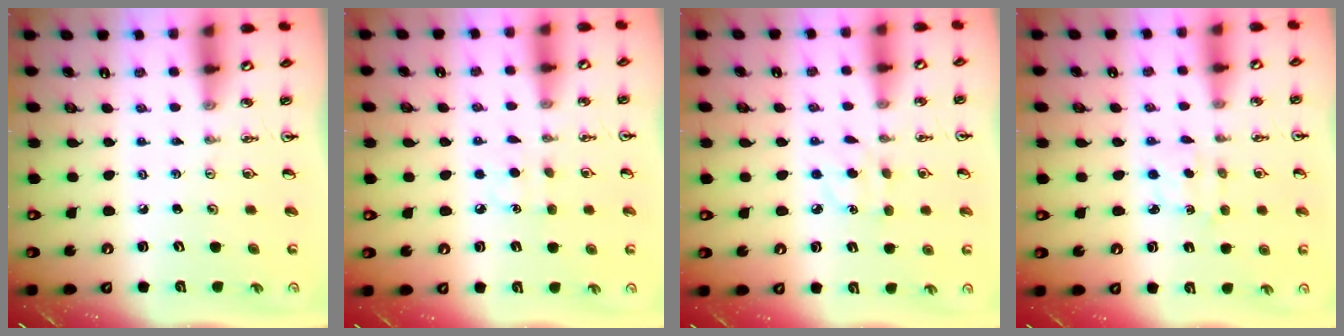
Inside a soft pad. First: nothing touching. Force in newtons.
{"total": 5.2, "press": 5.1, "slide": 0.6}
{"total": 4.7, "press": 4.7, "slide": 0.6}
{"total": 3.0, "press": 3.0, "slide": 0.4}